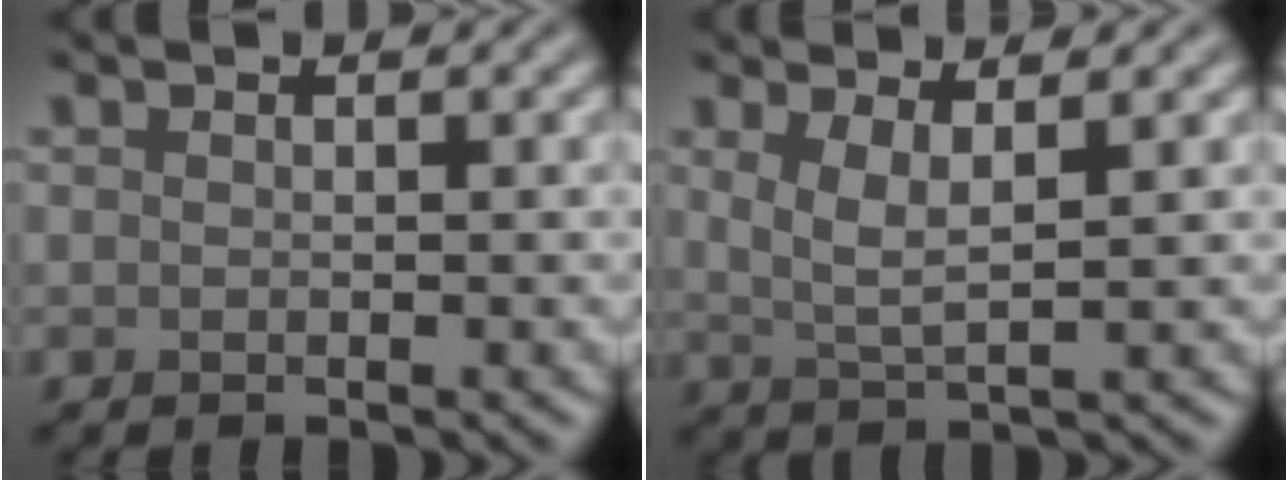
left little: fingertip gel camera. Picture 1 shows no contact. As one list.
[{"total": 2.8, "force": [1.1, 0.6, 2.5], "torque": [-0.048, -0.004, 0.024]}]